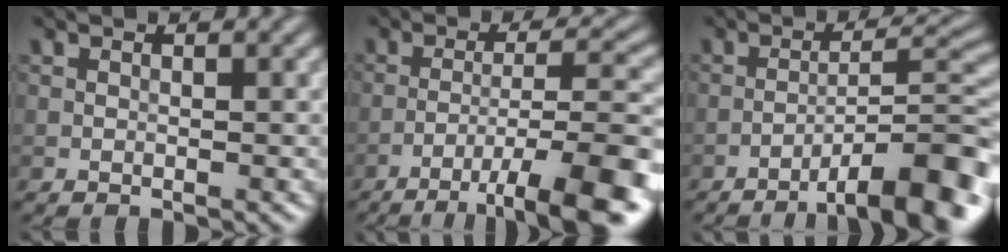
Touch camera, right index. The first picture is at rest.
{"total": 10.6, "force": [-6.4, 1.9, 8.2], "torque": [-0.126, 0.012, -0.096]}
{"total": 10.4, "force": [-6.6, 2.1, 7.8], "torque": [-0.109, 0.019, -0.098]}